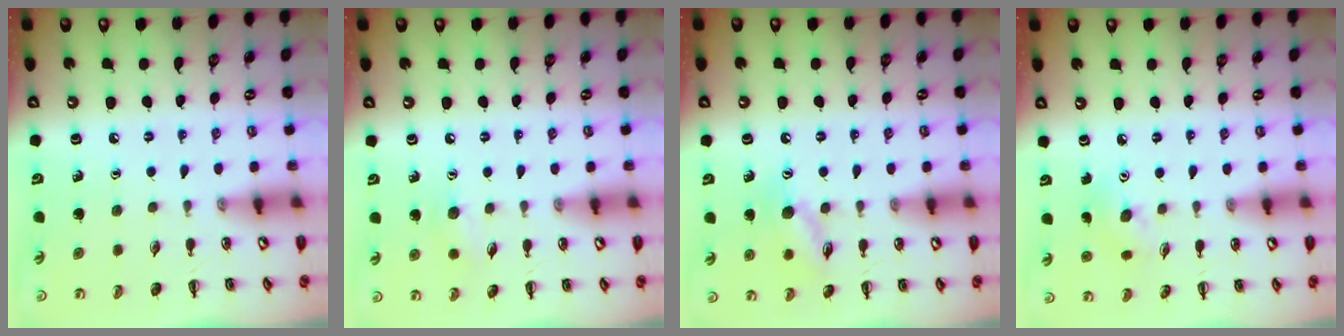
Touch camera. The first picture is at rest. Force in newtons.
{"total": 6.7, "press": 6.5, "slide": 1.7}
{"total": 10.7, "press": 10.6, "slide": 1.5}
{"total": 3.6, "press": 3.5, "slide": 0.9}